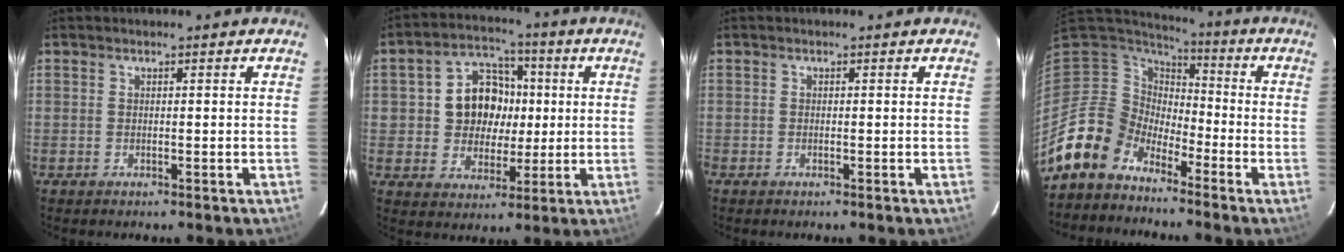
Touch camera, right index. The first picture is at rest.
{"total": 11.1, "force": [1.2, 9.6, 5.4], "torque": [-0.121, 0.032, 0.029]}
{"total": 0.0}
{"total": 10.2, "force": [-8.2, 6.0, 0.7], "torque": [-0.036, 0.028, -0.163]}